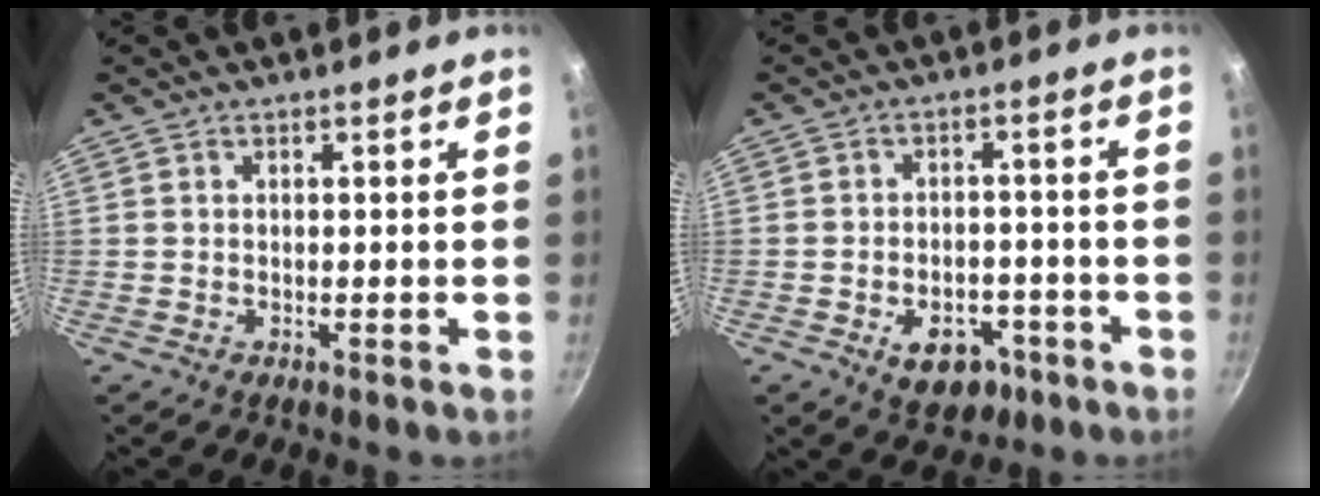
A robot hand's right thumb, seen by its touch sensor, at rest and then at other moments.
{"total": 8.4, "force": [-3.7, 5.7, 4.8], "torque": [-0.041, 0.022, -0.046]}